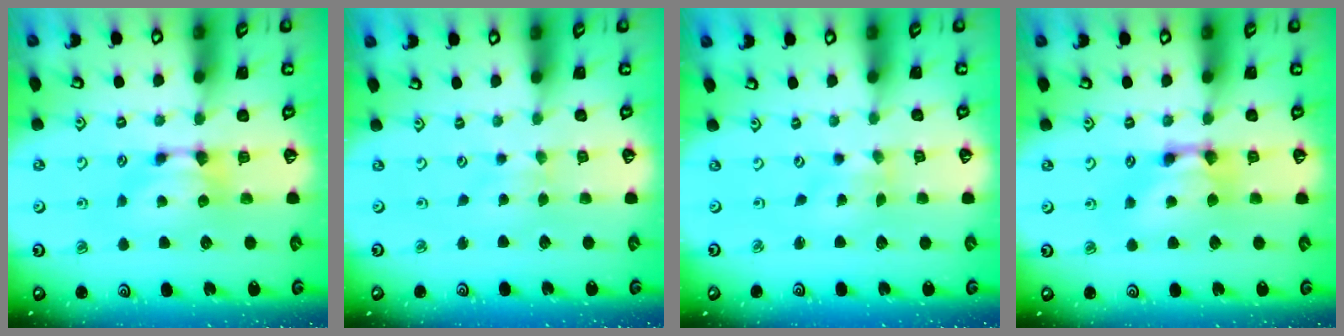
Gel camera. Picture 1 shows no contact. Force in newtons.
{"total": 1.2, "press": 1.2, "slide": 0.1}
{"total": 3.5, "press": 3.4, "slide": 0.8}
{"total": 2.6, "press": 2.6, "slide": 0.2}